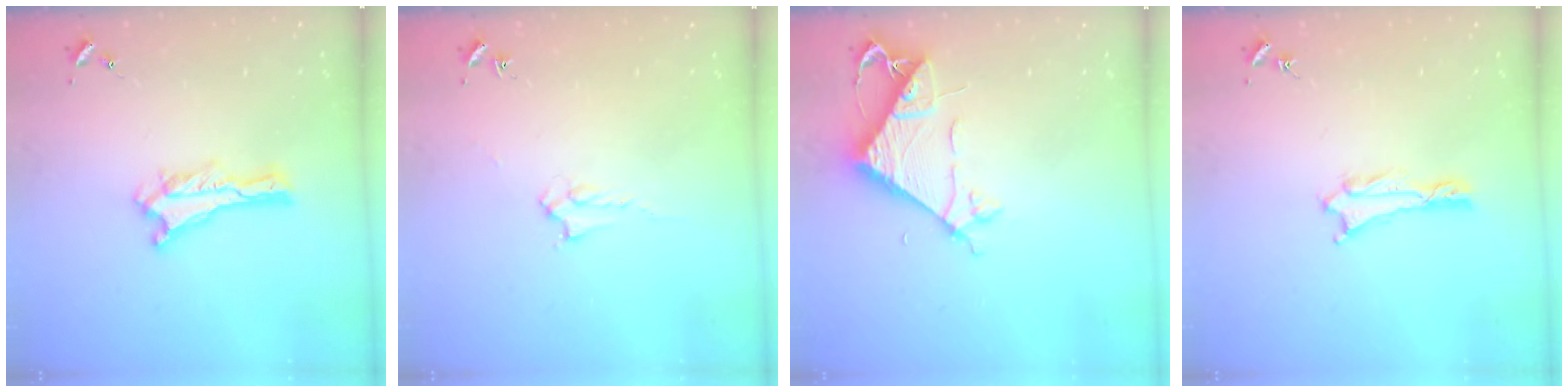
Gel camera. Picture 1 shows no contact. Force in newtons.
{"total": 2.0, "press": 2.0, "slide": 0.2}
{"total": 7.1, "press": 7.1, "slide": 0.6}
{"total": 1.0, "press": 1.0, "slide": 0.2}